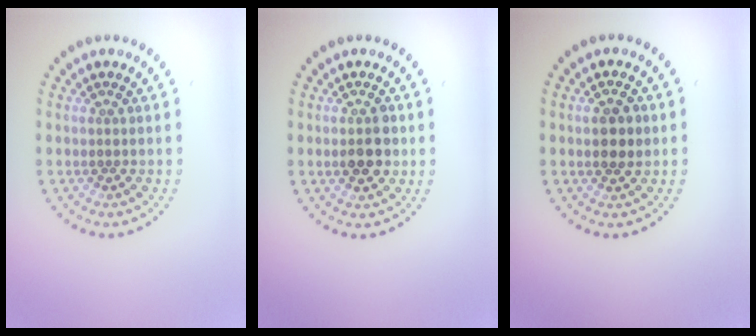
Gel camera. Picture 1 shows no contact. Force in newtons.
{"total": 2.9, "press": 2.9, "slide": 0.2}
{"total": 2.5, "press": 2.5, "slide": 0.2}